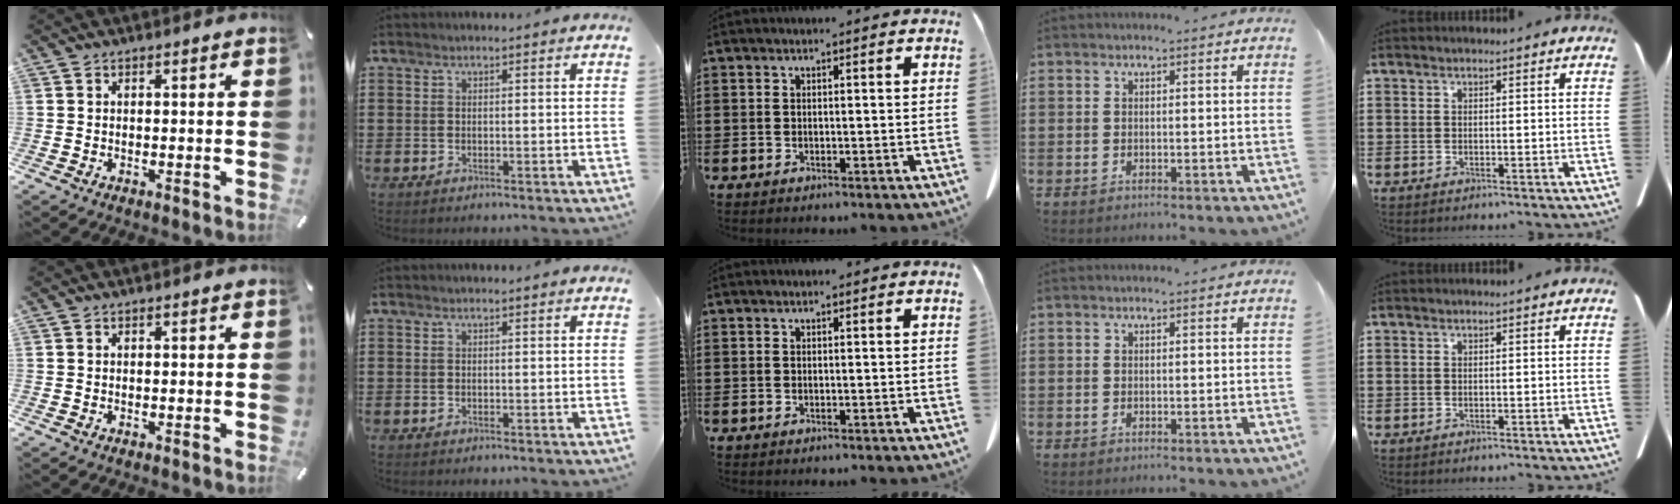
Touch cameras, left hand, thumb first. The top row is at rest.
{}